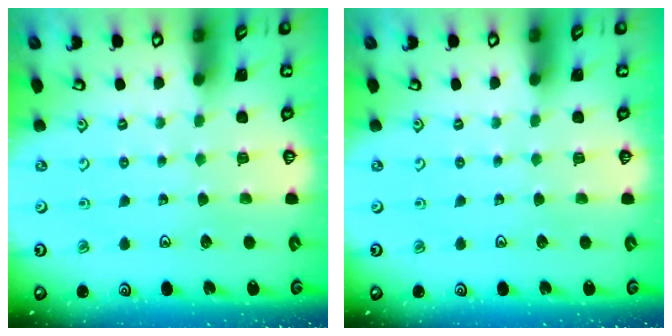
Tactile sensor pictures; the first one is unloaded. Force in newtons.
{"total": 0.0}